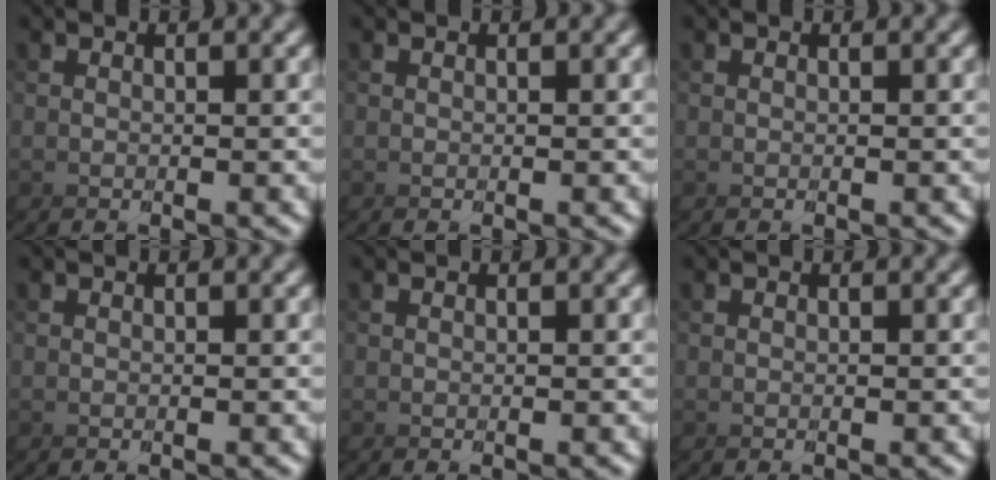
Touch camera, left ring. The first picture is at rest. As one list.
[{"total": 0.0}, {"total": 0.0}, {"total": 0.0}, {"total": 0.0}, {"total": 0.0}]